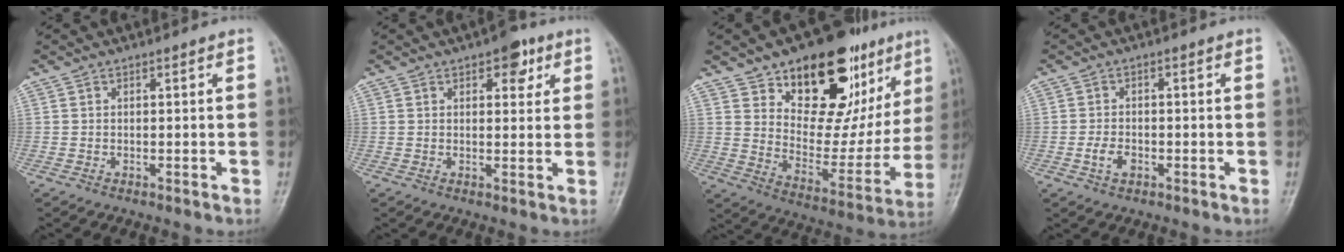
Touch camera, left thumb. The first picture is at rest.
{"total": 5.0, "force": [2.6, 2.7, 3.3], "torque": [-0.019, -0.007, 0.029]}
{"total": 25.0, "force": [13.8, 13.1, 16.2], "torque": [-0.178, -0.045, 0.217]}
{"total": 3.0, "force": [-1.2, 1.9, 2.0], "torque": [-0.036, 0.006, -0.021]}